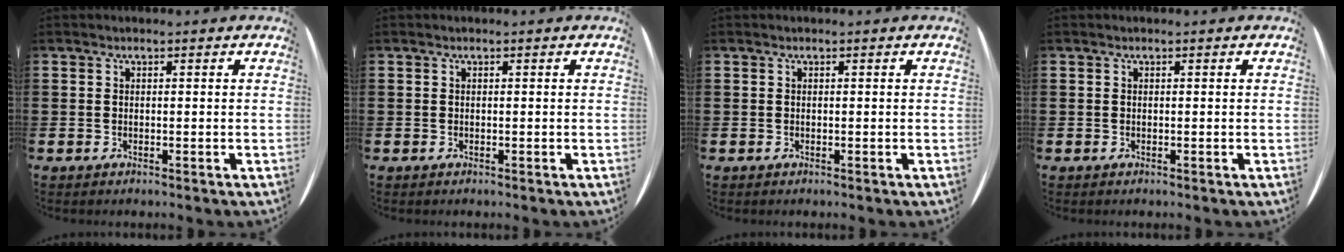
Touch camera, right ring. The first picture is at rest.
{"total": 0.0}
{"total": 0.0}
{"total": 0.0}